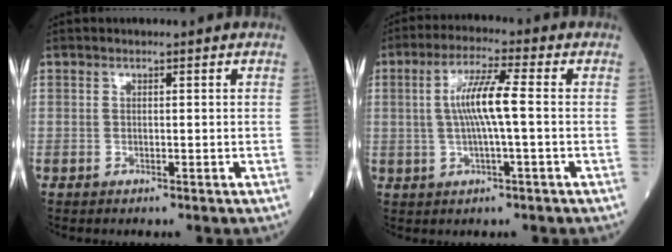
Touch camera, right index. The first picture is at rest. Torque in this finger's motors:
{"motor_torque": [0.22, -0.02, 0.57, 0.16]}